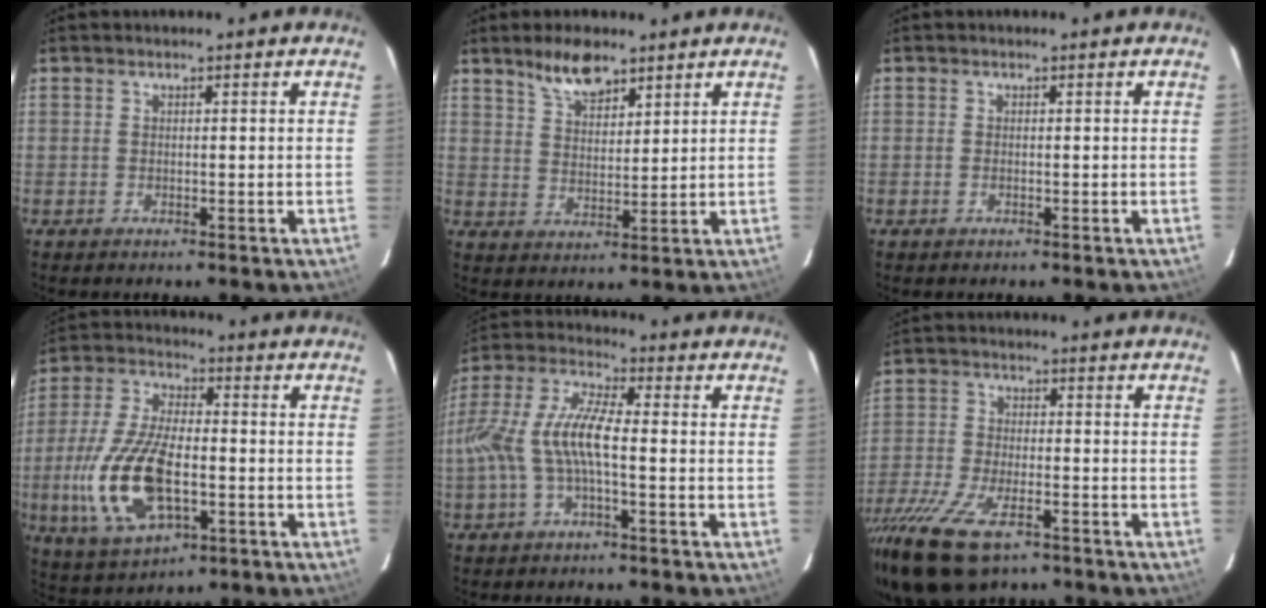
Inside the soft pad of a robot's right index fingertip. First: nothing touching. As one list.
[{"total": 7.0, "force": [5.3, 2.6, 3.9], "torque": [-0.068, 0.006, 0.099]}, {"total": 0.5, "force": [-0.1, 0.2, 0.5], "torque": [-0.011, 0.001, -0.003]}, {"total": 17.0, "force": [-4.1, 7.8, 14.5], "torque": [-0.319, -0.008, -0.070]}, {"total": 11.4, "force": [-2.2, 3.0, 10.8], "torque": [-0.228, 0.007, -0.042]}, {"total": 17.1, "force": [-11.3, 6.8, 10.8], "torque": [-0.253, -0.054, -0.211]}]